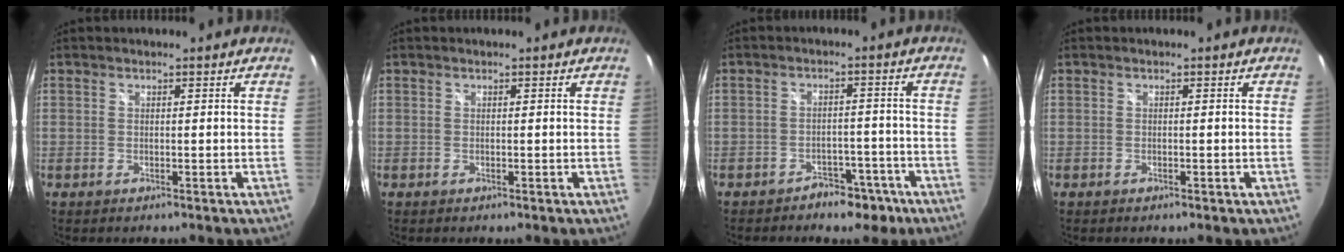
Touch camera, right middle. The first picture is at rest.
{"total": 0.0}
{"total": 6.4, "force": [-4.7, 3.7, 2.1], "torque": [-0.044, 0.016, -0.055]}
{"total": 0.7, "force": [-0.4, 0.4, 0.3], "torque": [-0.003, -0.001, -0.007]}